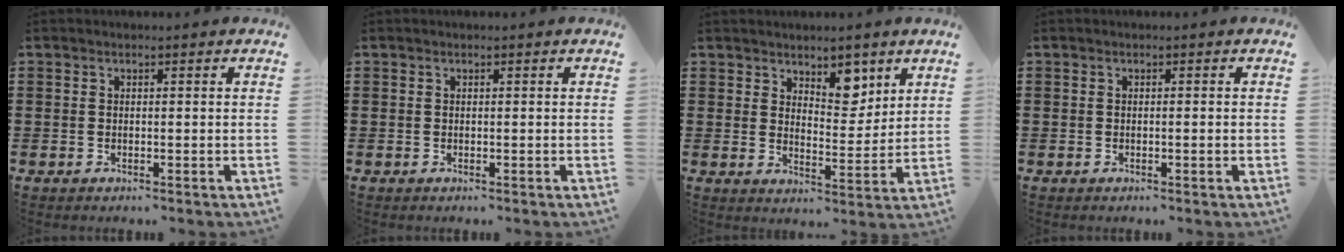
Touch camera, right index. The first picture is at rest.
{"total": 0.0}
{"total": 6.0, "force": [4.6, 3.0, 2.4], "torque": [-0.039, -0.011, 0.079]}
{"total": 0.5, "force": [-0.2, -0.1, 0.5], "torque": [-0.008, -0.004, -0.002]}